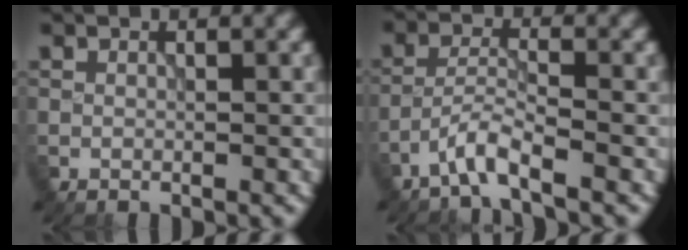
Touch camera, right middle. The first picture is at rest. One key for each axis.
{"total": 2.8, "fx": -2.2, "fy": 0.1, "fz": 1.8, "tx": -0.033, "ty": 0.008, "tz": -0.053}